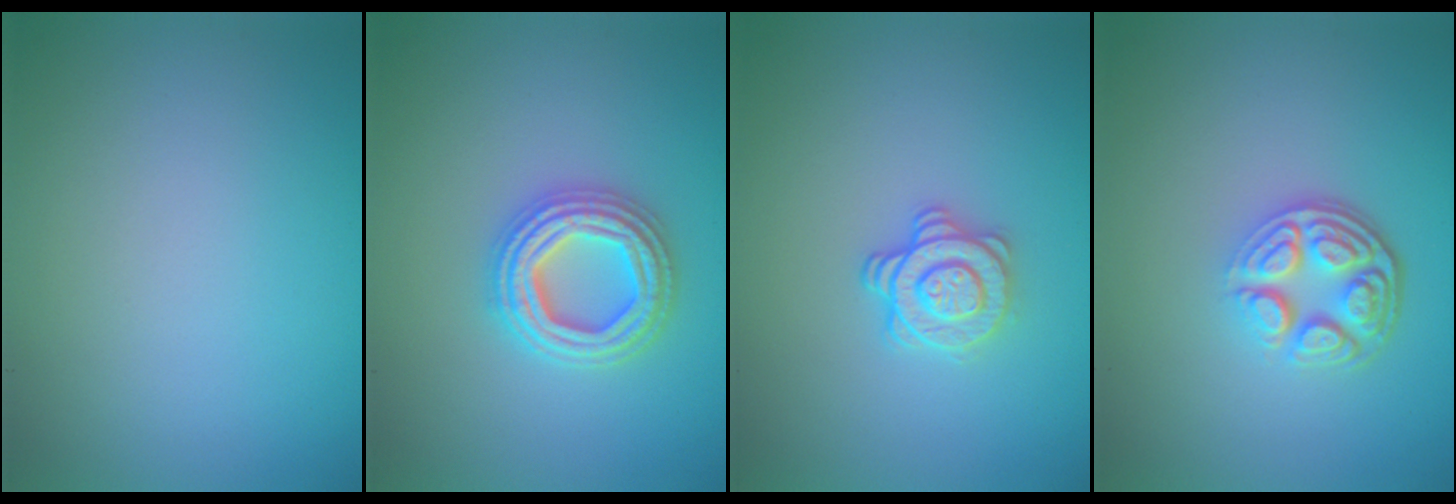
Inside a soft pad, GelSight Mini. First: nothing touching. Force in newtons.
{"total": 4.1, "press": 4.0, "slide": 0.7}
{"total": 2.9, "press": 2.5, "slide": 1.3}
{"total": 4.8, "press": 3.5, "slide": 3.3}